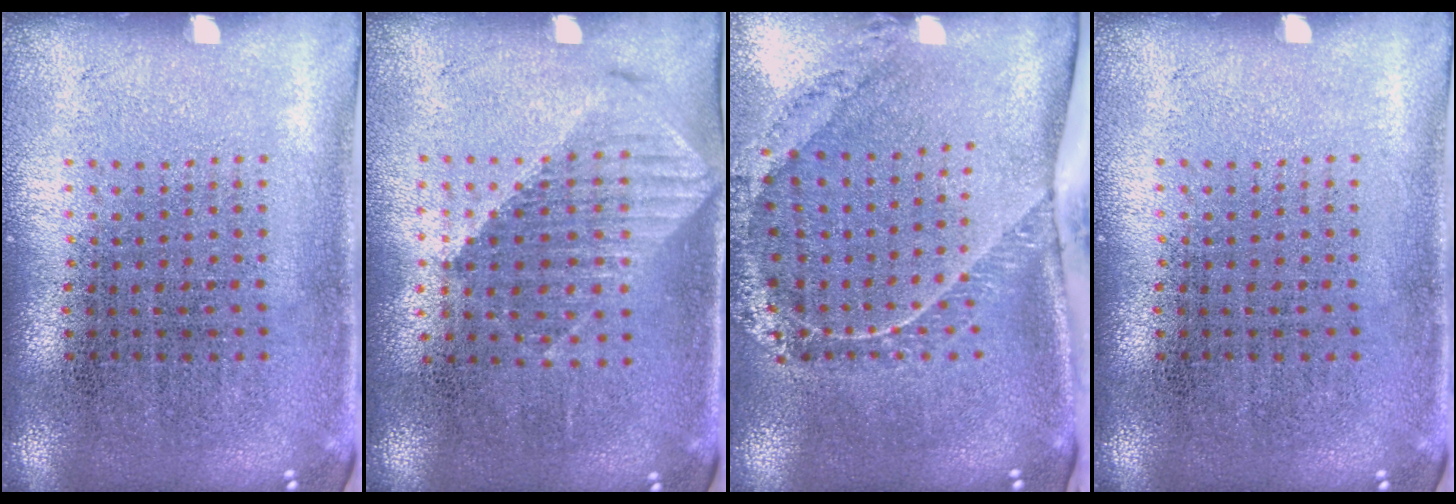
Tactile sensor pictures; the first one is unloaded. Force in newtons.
{"total": 1.1, "press": 1.0, "slide": 0.4}
{"total": 1.7, "press": 1.5, "slide": 0.8}
{"total": 0.0}